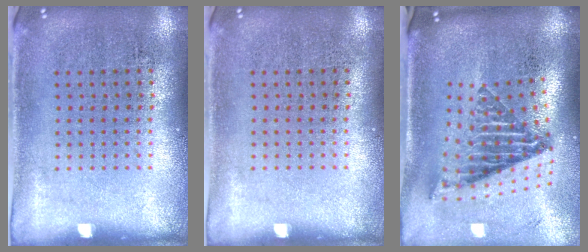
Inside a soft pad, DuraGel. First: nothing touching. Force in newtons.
{"total": 0.0}
{"total": 2.6, "press": 1.7, "slide": 2.0}